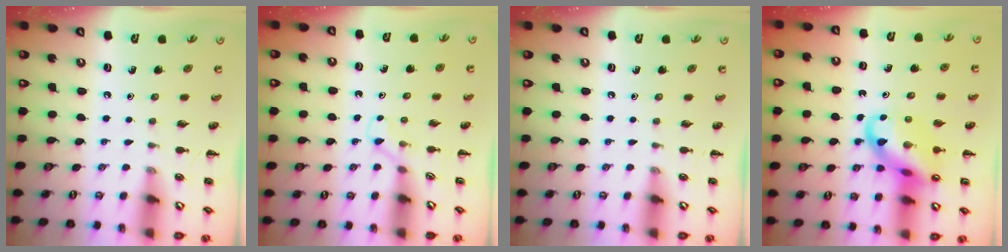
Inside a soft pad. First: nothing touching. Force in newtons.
{"total": 2.9, "press": 2.7, "slide": 1.0}
{"total": 0.0}
{"total": 14.7, "press": 14.4, "slide": 2.9}